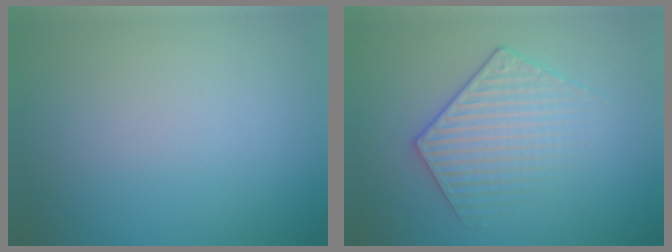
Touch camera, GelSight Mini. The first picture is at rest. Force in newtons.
{"total": 3.5, "press": 3.1, "slide": 1.5}